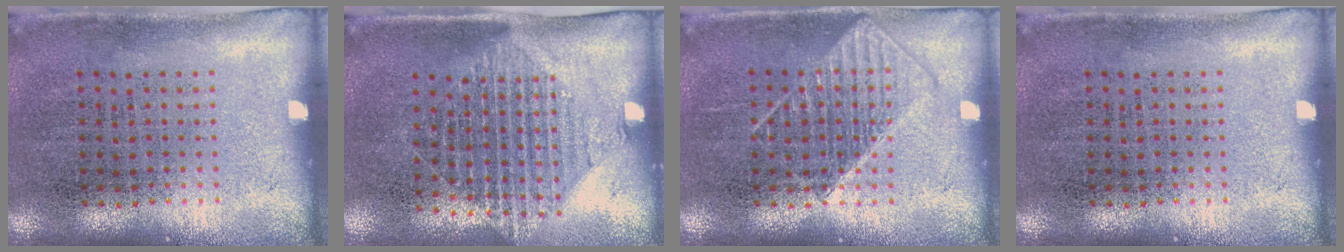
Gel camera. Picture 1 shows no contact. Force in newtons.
{"total": 1.6, "press": 1.3, "slide": 0.9}
{"total": 1.8, "press": 1.8, "slide": 0.4}
{"total": 0.0}